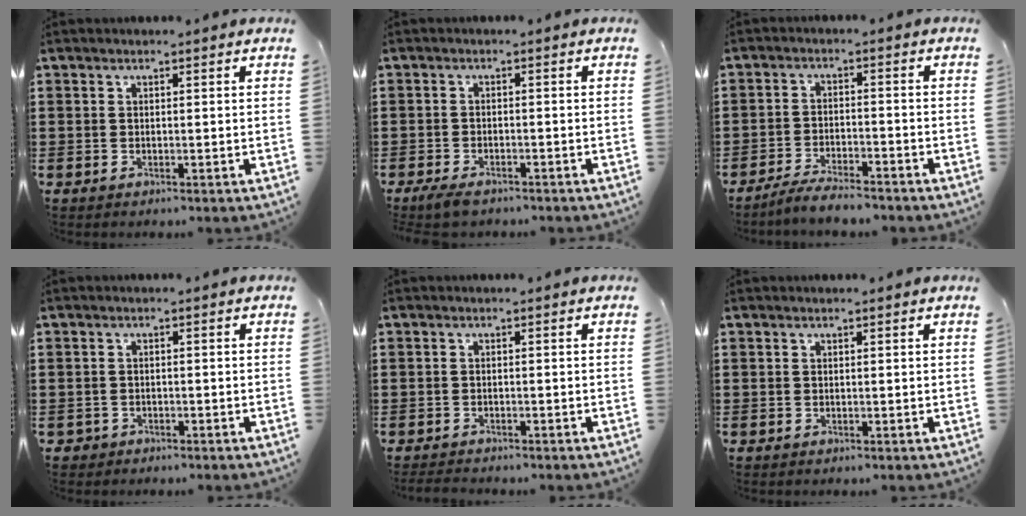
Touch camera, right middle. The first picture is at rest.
{"total": 2.1, "force": [-1.8, 0.6, 0.9], "torque": [-0.032, -0.002, -0.039]}
{"total": 4.3, "force": [-4.0, 0.4, 1.4], "torque": [-0.031, 0.002, -0.082]}
{"total": 1.4, "force": [-1.1, 0.8, -0.1], "torque": [-0.003, 0.003, -0.027]}
{"total": 1.4, "force": [-1.4, 0.3, 0.1], "torque": [-0.005, 0.002, -0.031]}
{"total": 0.0}